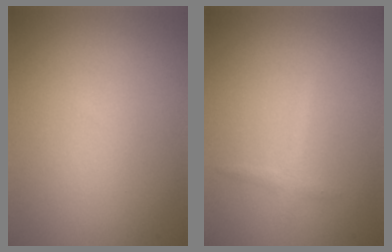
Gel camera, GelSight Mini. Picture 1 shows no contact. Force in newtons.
{"total": 1.0, "press": 1.0, "slide": 0.1}